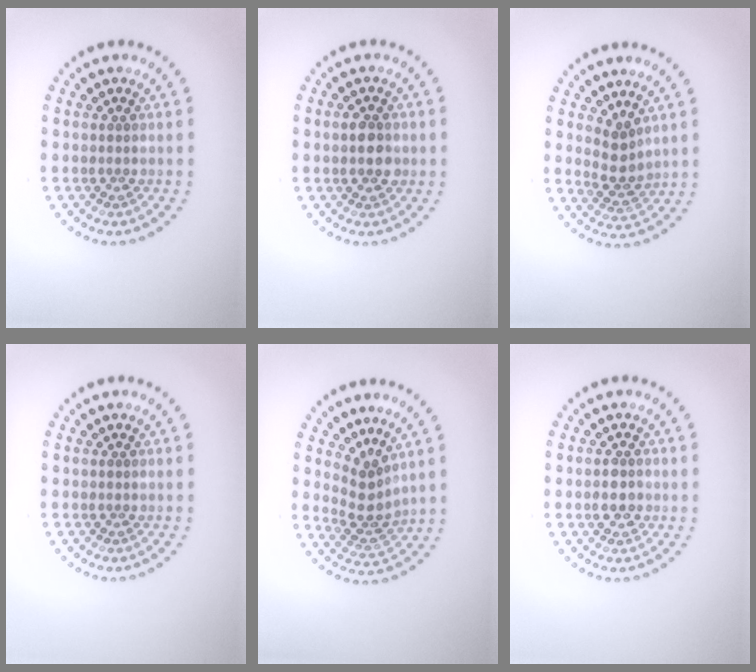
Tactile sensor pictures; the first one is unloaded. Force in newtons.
{"total": 2.5, "press": 2.5, "slide": 0.1}
{"total": 2.4, "press": 2.0, "slide": 1.3}
{"total": 0.0}
{"total": 2.7, "press": 1.9, "slide": 1.9}
{"total": 1.7, "press": 1.6, "slide": 0.2}